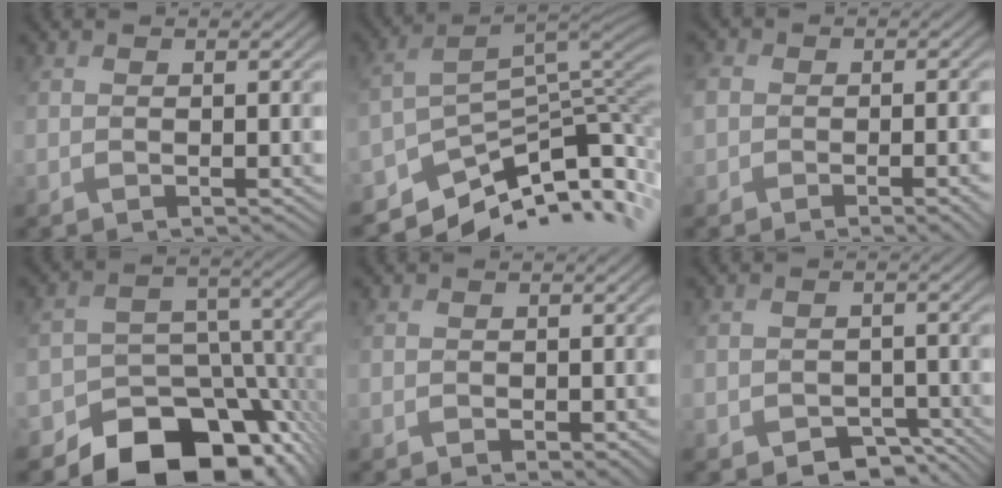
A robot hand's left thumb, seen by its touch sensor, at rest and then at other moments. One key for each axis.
{"total": 10.9, "fx": -8.4, "fy": 3.2, "fz": 6.1, "tx": -0.117, "ty": 0.002, "tz": -0.141}
{"total": 7.0, "fx": -2.7, "fy": 4.6, "fz": 4.5, "tx": -0.056, "ty": 0.006, "tz": -0.034}
{"total": 13.2, "fx": -8.9, "fy": 7.6, "fz": 6.0, "tx": -0.089, "ty": -0.019, "tz": -0.138}
{"total": 2.7, "fx": -1.4, "fy": 1.9, "fz": 1.3, "tx": -0.014, "ty": -0.003, "tz": -0.012}
{"total": 3.7, "fx": -2.8, "fy": 2.4, "fz": 0.7, "tx": -0.008, "ty": -0.004, "tz": -0.041}